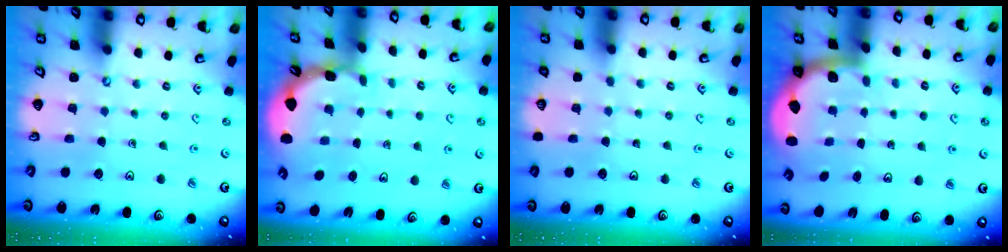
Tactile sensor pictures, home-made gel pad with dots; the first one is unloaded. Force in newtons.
{"total": 1.8, "press": 1.8, "slide": 0.2}
{"total": 0.0}
{"total": 1.9, "press": 1.8, "slide": 0.5}